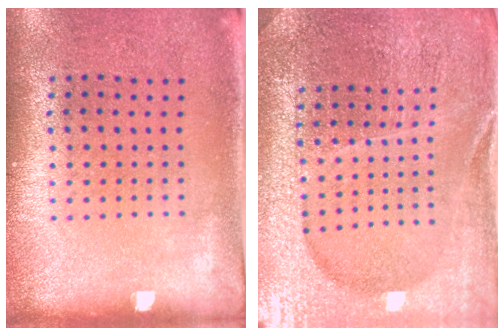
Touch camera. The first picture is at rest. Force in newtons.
{"total": 5.2, "press": 4.7, "slide": 2.1}